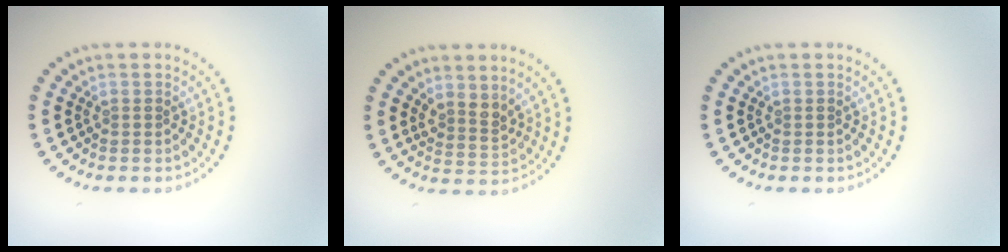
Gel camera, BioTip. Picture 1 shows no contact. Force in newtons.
{"total": 2.2, "press": 1.7, "slide": 1.4}
{"total": 0.0}